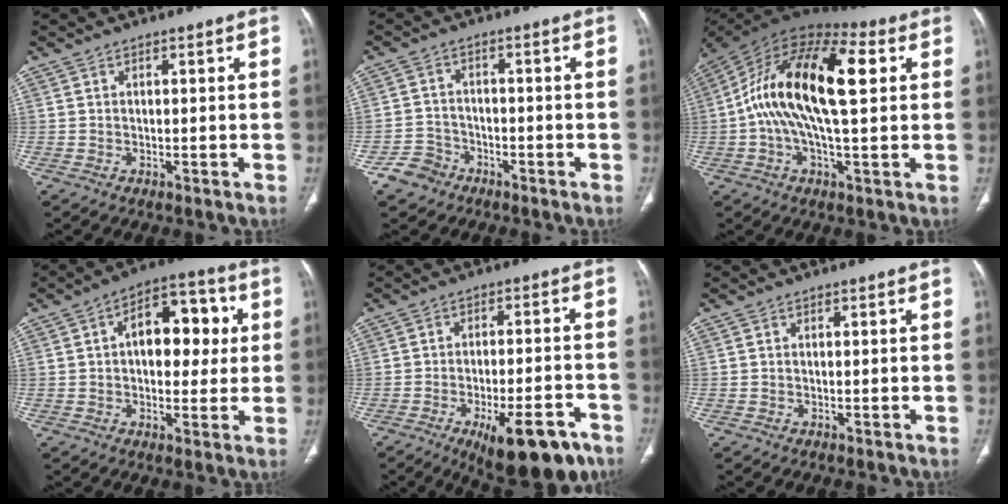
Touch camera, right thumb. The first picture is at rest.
{"total": 4.8, "force": [-3.0, 3.6, 0.6], "torque": [0.004, 0.024, -0.056]}
{"total": 20.8, "force": [3.2, 8.5, 18.7], "torque": [-0.340, 0.031, 0.040]}
{"total": 13.2, "force": [2.2, 7.8, 10.5], "torque": [-0.107, 0.021, 0.026]}
{"total": 15.0, "force": [-8.4, 5.5, 11.2], "torque": [-0.124, 0.040, -0.110]}
{"total": 0.0}